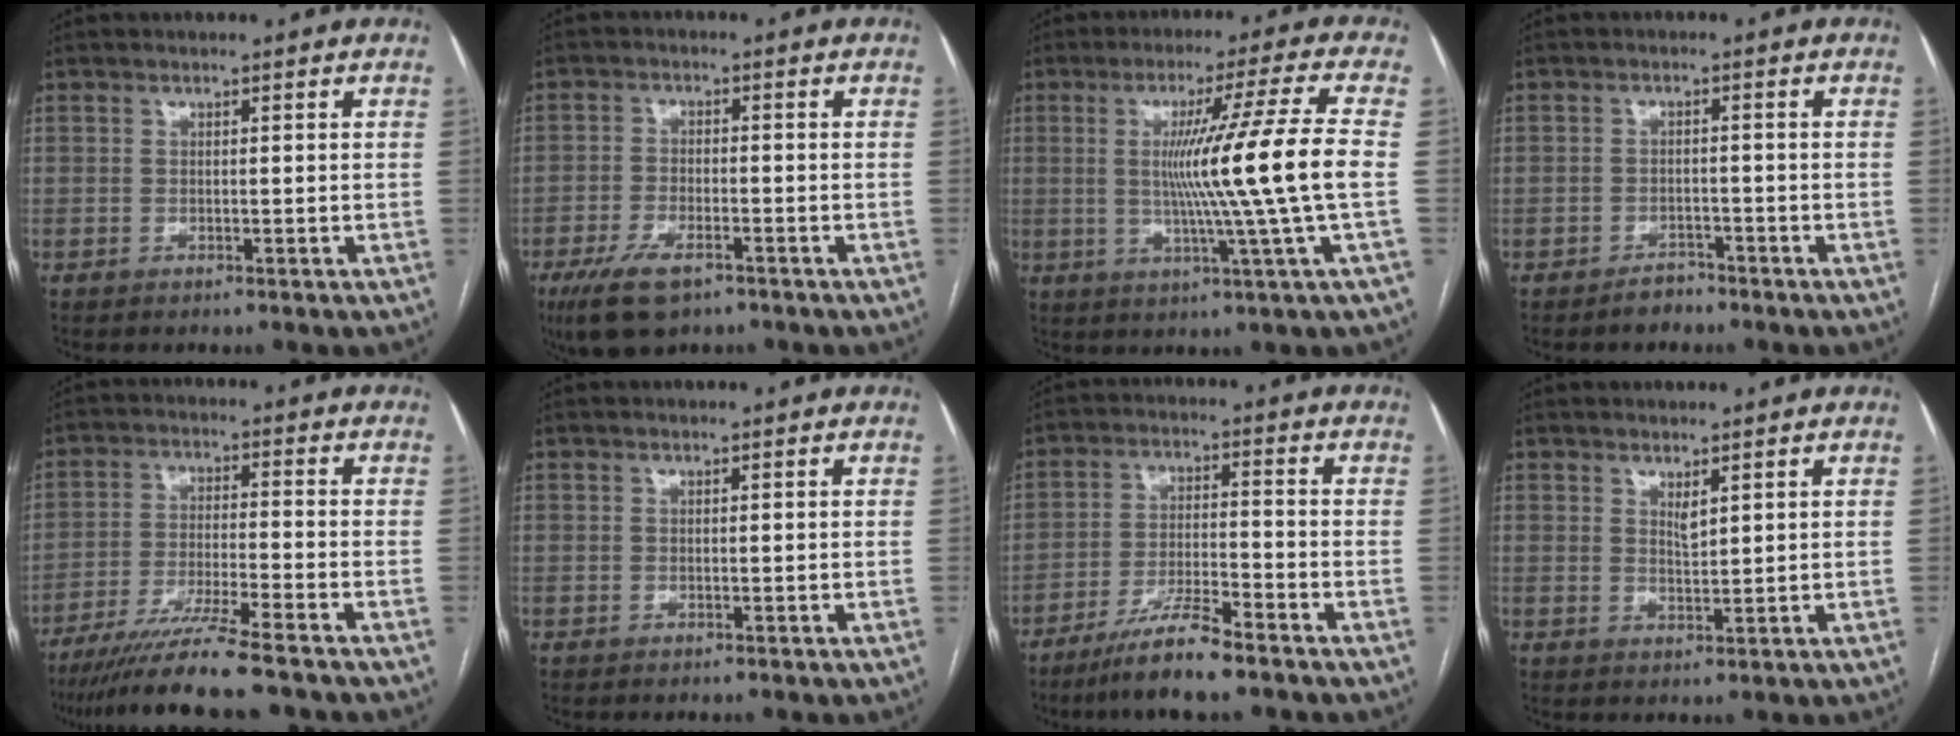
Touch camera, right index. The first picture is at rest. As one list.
[{"total": 7.7, "force": [-4.8, 2.9, 5.3], "torque": [-0.108, -0.012, -0.079]}, {"total": 13.9, "force": [-0.2, -3.3, 13.5], "torque": [-0.219, -0.011, 0.001]}, {"total": 2.3, "force": [-2.0, 1.2, 0.4], "torque": [-0.007, 0.003, -0.029]}, {"total": 10.6, "force": [-8.7, -1.1, 6.0], "torque": [-0.094, -0.033, -0.146]}, {"total": 0.0}, {"total": 8.4, "force": [-6.4, 0.3, 5.4], "torque": [-0.102, -0.021, -0.119]}, {"total": 1.7, "force": [1.1, 0.4, 1.2], "torque": [-0.025, -0.006, 0.024]}]